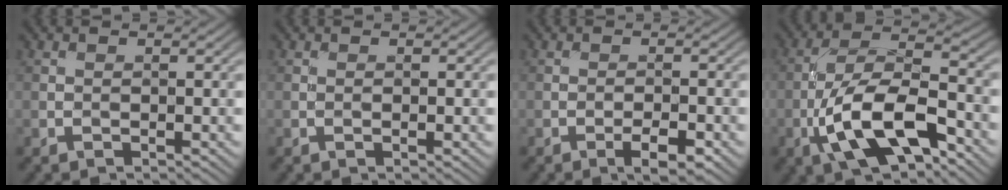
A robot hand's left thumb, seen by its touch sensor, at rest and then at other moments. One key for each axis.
{"total": 0.0}
{"total": 3.0, "fx": -1.6, "fy": 0.8, "fz": 2.4, "tx": -0.041, "ty": 0.002, "tz": -0.027}
{"total": 12.4, "fx": -5.2, "fy": 4.9, "fz": 10.2, "tx": -0.198, "ty": -0.002, "tz": -0.107}